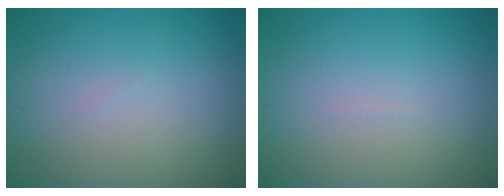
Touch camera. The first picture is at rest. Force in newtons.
{"total": 0.0}